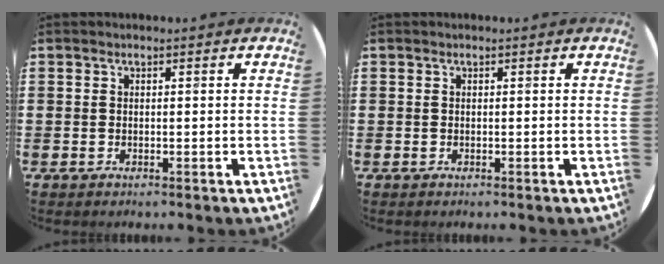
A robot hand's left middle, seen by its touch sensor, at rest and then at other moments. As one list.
[{"total": 0.0}]